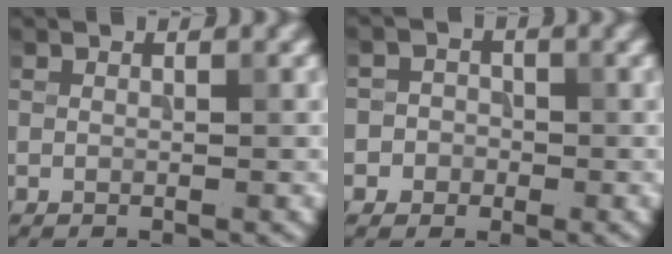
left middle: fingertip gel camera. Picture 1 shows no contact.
{"total": 2.9, "force": [-0.8, 2.8, 0.3], "torque": [0.031, 0.011, -0.034]}